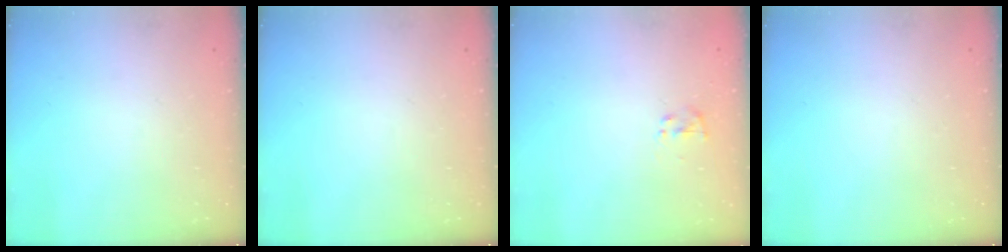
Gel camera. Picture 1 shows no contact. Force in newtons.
{"total": 0.0}
{"total": 1.8, "press": 1.7, "slide": 0.7}
{"total": 0.0}